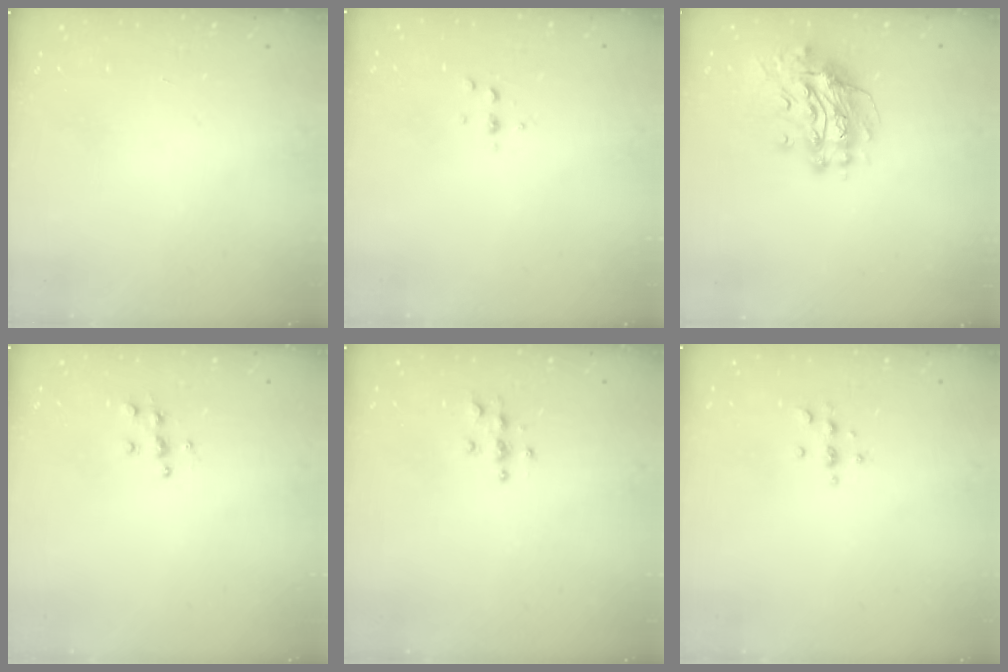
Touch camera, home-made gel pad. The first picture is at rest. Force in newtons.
{"total": 2.6, "press": 2.6, "slide": 0.3}
{"total": 13.6, "press": 13.6, "slide": 1.4}
{"total": 5.3, "press": 5.2, "slide": 0.5}
{"total": 3.9, "press": 3.8, "slide": 0.4}
{"total": 2.9, "press": 2.9, "slide": 0.4}